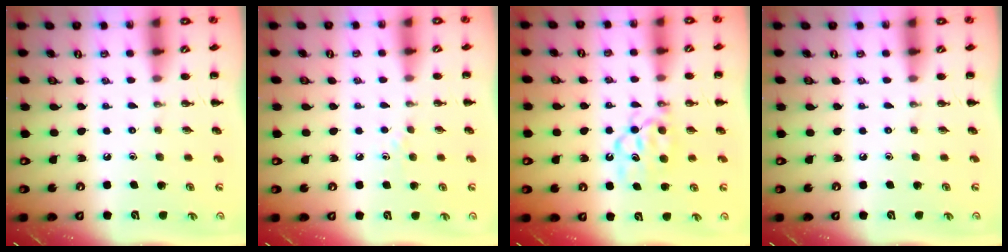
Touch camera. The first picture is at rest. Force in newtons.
{"total": 3.0, "press": 2.7, "slide": 1.2}
{"total": 7.9, "press": 7.9, "slide": 0.6}
{"total": 0.0}